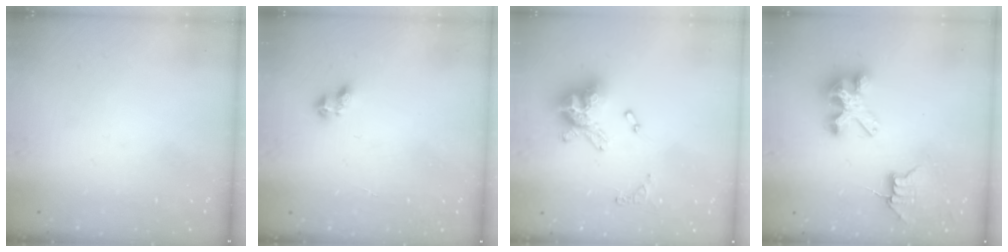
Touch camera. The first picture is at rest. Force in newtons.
{"total": 2.2, "press": 2.1, "slide": 0.7}
{"total": 13.4, "press": 13.4, "slide": 1.3}
{"total": 7.2, "press": 7.1, "slide": 0.6}